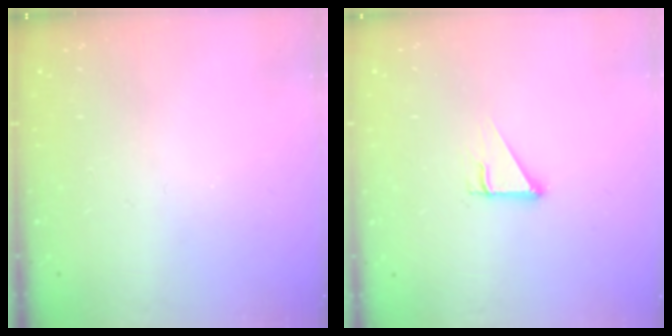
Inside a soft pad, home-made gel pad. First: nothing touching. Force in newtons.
{"total": 2.5, "press": 2.5, "slide": 0.1}